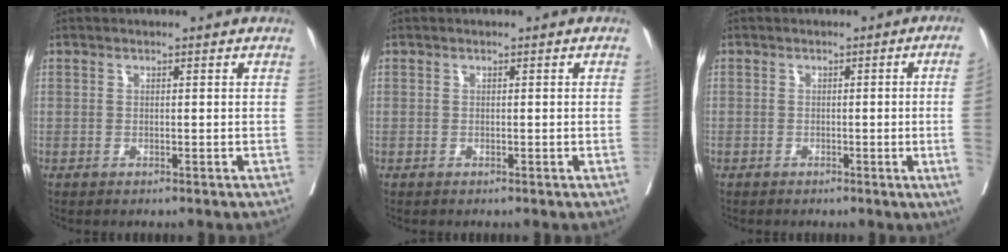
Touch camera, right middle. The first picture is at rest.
{"total": 0.0}
{"total": 6.1, "force": [-0.9, -2.1, 5.7], "torque": [-0.055, -0.012, -0.012]}